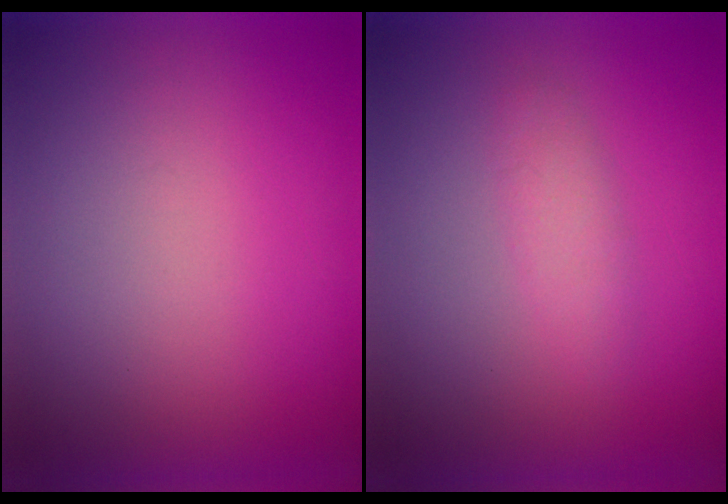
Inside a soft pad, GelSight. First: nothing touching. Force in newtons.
{"total": 2.3}